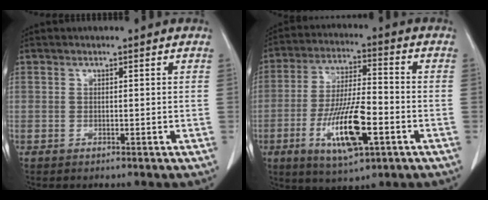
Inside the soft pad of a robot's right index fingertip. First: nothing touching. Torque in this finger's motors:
{"motor_torque": [2.06, -0.08, 0.56, 0.17]}